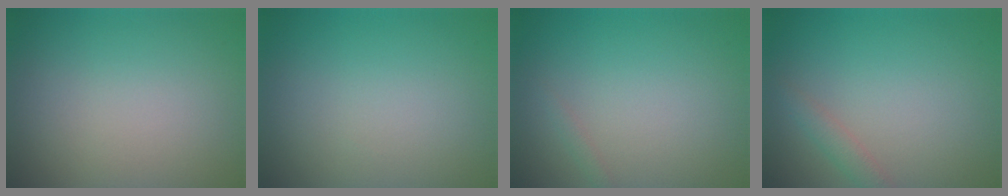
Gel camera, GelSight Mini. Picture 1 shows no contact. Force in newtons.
{"total": 0.0}
{"total": 0.5, "press": 0.5, "slide": 0.0}
{"total": 1.3, "press": 1.3, "slide": 0.1}